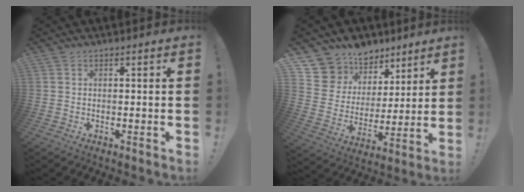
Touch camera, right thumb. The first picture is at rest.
{"total": 11.7, "force": [9.1, 7.4, 0.9], "torque": [-0.030, -0.078, 0.177]}